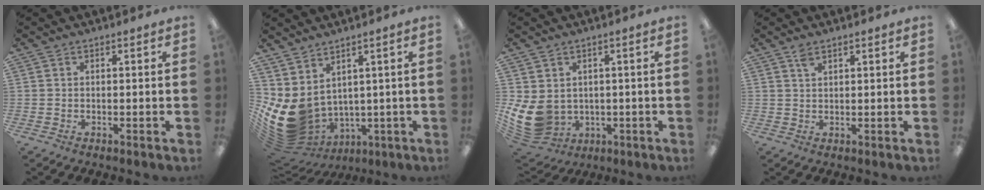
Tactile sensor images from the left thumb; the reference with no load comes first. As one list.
[{"total": 9.3, "force": [1.5, 7.3, 5.5], "torque": [-0.145, -0.041, 0.042]}, {"total": 10.2, "force": [-0.4, 8.5, 5.6], "torque": [-0.147, -0.010, -0.001]}, {"total": 2.1, "force": [1.6, 0.7, 1.2], "torque": [-0.020, -0.004, 0.028]}]